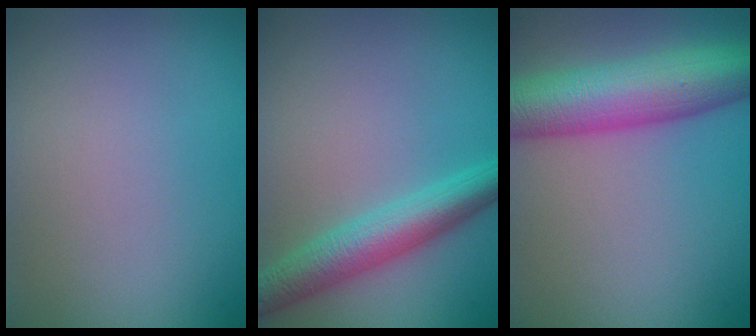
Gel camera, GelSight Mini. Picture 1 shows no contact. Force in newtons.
{"total": 4.8, "press": 4.8, "slide": 0.0}
{"total": 9.7, "press": 9.7, "slide": 0.3}